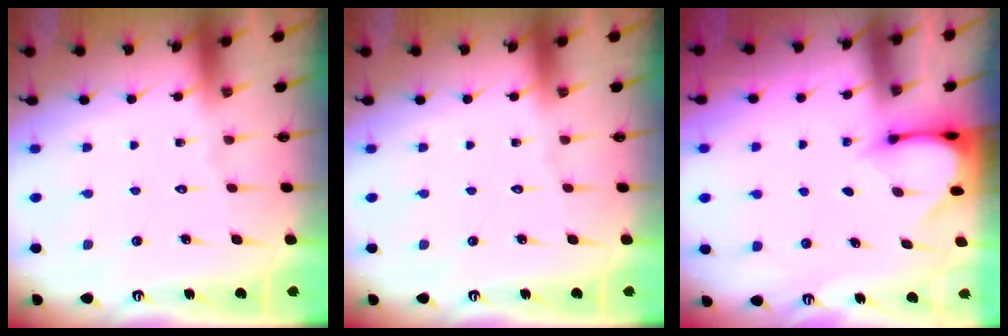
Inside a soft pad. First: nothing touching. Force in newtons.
{"total": 0.0}
{"total": 3.2, "press": 3.2, "slide": 0.3}